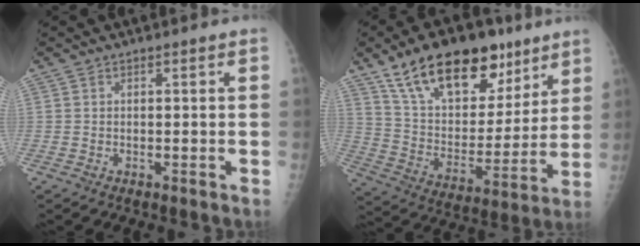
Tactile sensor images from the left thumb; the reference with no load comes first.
{"total": 23.6, "force": [14.8, 12.2, 13.7], "torque": [-0.184, -0.042, 0.256]}